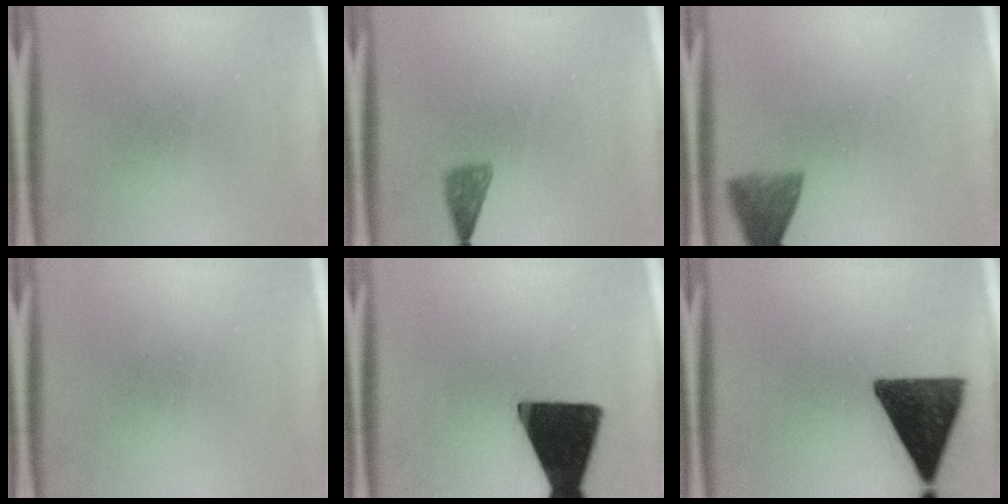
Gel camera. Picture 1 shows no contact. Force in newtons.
{"total": 2.1}
{"total": 4.8}
{"total": 0.0}
{"total": 18.3}
{"total": 14.1}